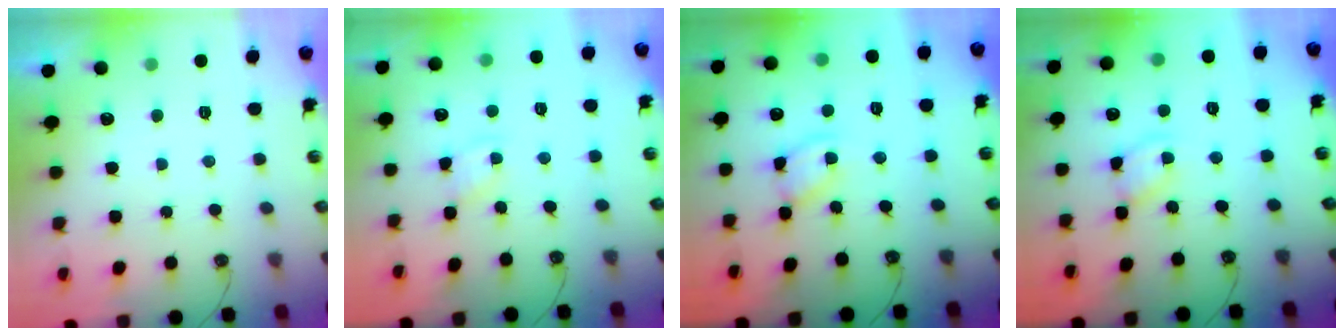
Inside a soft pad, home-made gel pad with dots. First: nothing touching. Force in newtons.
{"total": 3.4, "press": 3.4, "slide": 0.5}
{"total": 8.2, "press": 8.2, "slide": 0.7}
{"total": 4.1, "press": 4.1, "slide": 0.3}